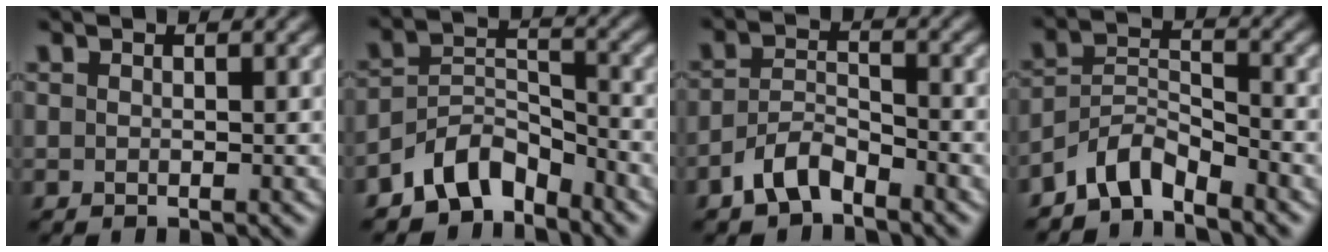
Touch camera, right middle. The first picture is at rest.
{"total": 5.6, "force": [-4.2, 2.9, 2.3], "torque": [-0.028, 0.007, -0.086]}
{"total": 3.5, "force": [-2.5, 1.5, 1.8], "torque": [-0.036, 0.009, -0.055]}
{"total": 4.0, "force": [-3.5, 1.4, 1.5], "torque": [-0.025, 0.008, -0.077]}